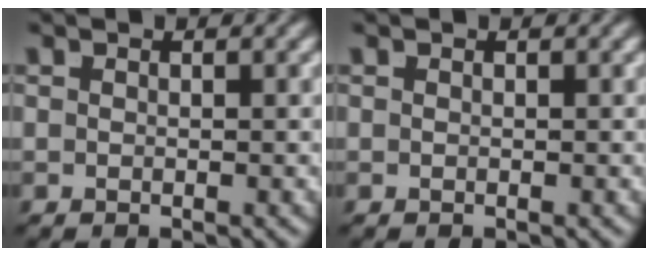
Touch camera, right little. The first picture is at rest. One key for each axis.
{"total": 0.0}